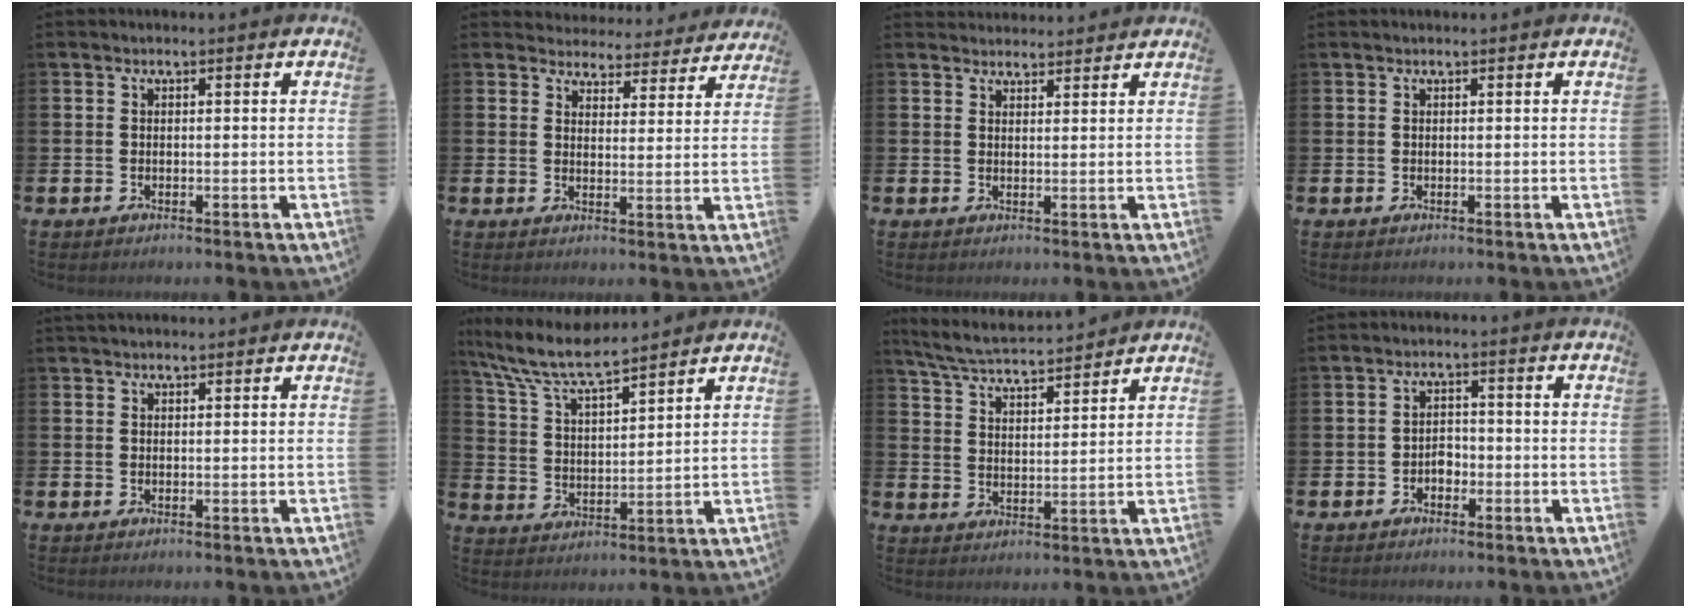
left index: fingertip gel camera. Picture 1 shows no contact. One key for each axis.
{"total": 4.1, "fx": 4.0, "fy": 1.2, "fz": 0.0, "tx": -0.011, "ty": -0.037, "tz": 0.065}
{"total": 2.5, "fx": 2.4, "fy": 0.6, "fz": -0.2, "tx": 0.007, "ty": -0.013, "tz": 0.043}
{"total": 0.0}
{"total": 2.7, "fx": 2.6, "fy": 0.5, "fz": 0.4, "tx": -0.011, "ty": -0.007, "tz": 0.048}
{"total": 8.4, "fx": 7.5, "fy": 1.1, "fz": 3.5, "tx": -0.100, "ty": -0.035, "tz": 0.133}
{"total": 5.7, "fx": 5.5, "fy": 0.5, "fz": 1.3, "tx": -0.050, "ty": -0.031, "tz": 0.096}
{"total": 2.1, "fx": -1.2, "fy": 1.5, "fz": 0.8, "tx": -0.018, "ty": 0.005, "tz": -0.027}